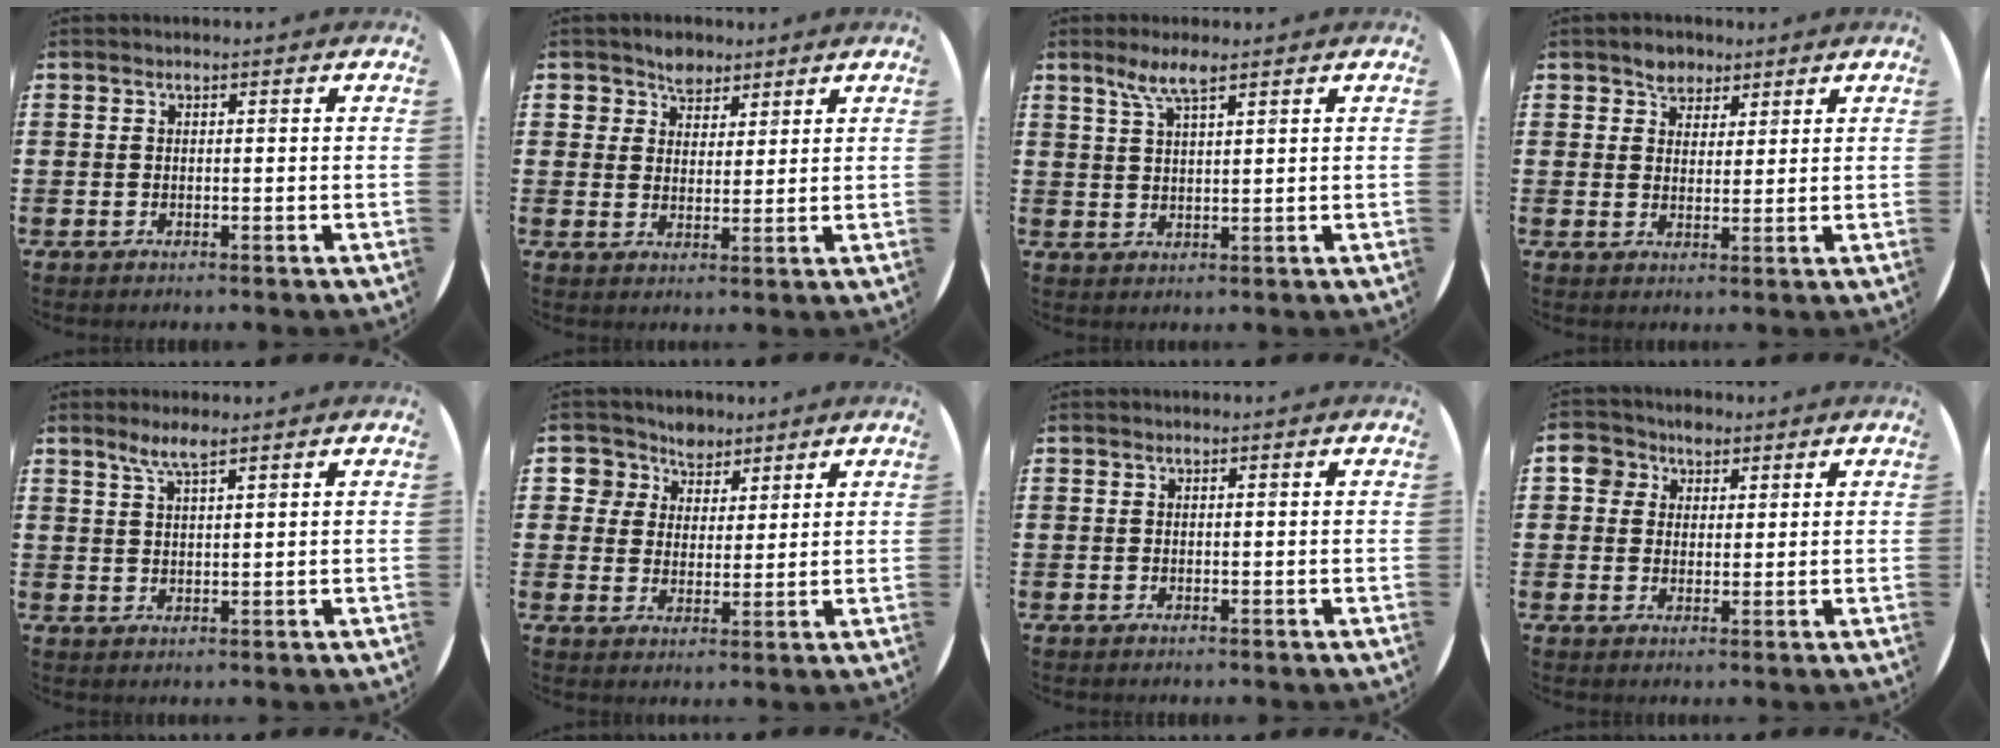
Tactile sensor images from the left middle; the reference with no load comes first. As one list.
[{"total": 3.9, "force": [3.1, 2.3, 0.2], "torque": [-0.009, 0.004, 0.056]}, {"total": 4.3, "force": [3.0, 0.9, 2.9], "torque": [-0.063, 0.007, 0.053]}, {"total": 3.3, "force": [2.6, 2.0, 0.2], "torque": [-0.003, 0.004, 0.048]}, {"total": 3.4, "force": [2.6, 0.5, 2.1], "torque": [-0.045, 0.006, 0.046]}, {"total": 5.0, "force": [3.7, 3.4, -0.3], "torque": [-0.023, 0.000, 0.067]}, {"total": 0.0}, {"total": 4.4, "force": [2.6, 3.4, 0.9], "torque": [-0.016, 0.011, 0.046]}]